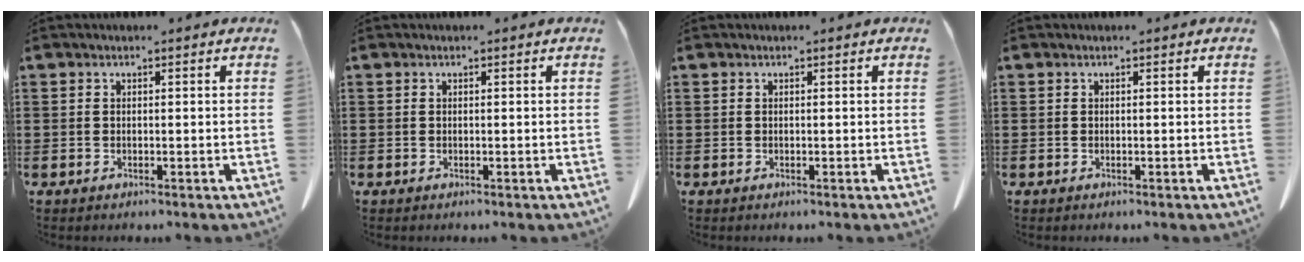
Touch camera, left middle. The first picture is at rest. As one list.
[{"total": 0.0}, {"total": 0.0}, {"total": 0.0}]